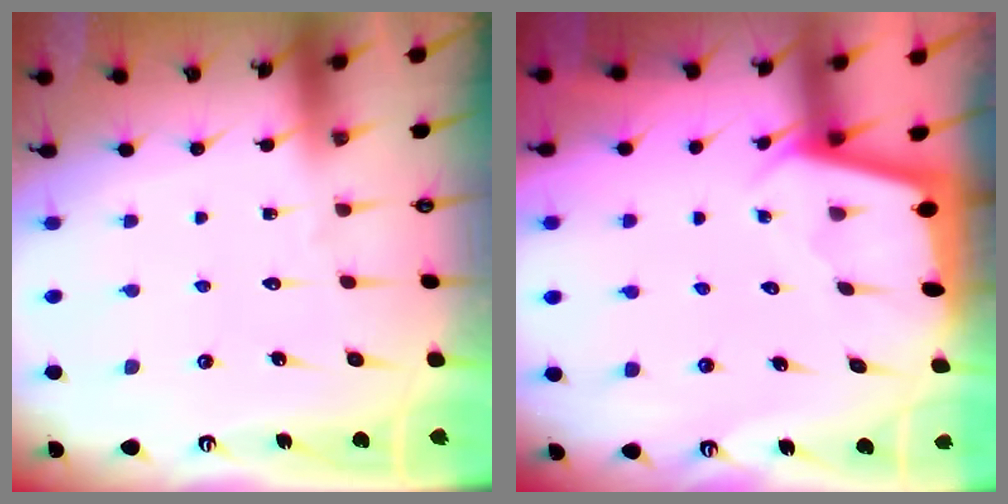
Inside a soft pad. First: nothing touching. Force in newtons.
{"total": 2.2, "press": 2.2, "slide": 0.2}